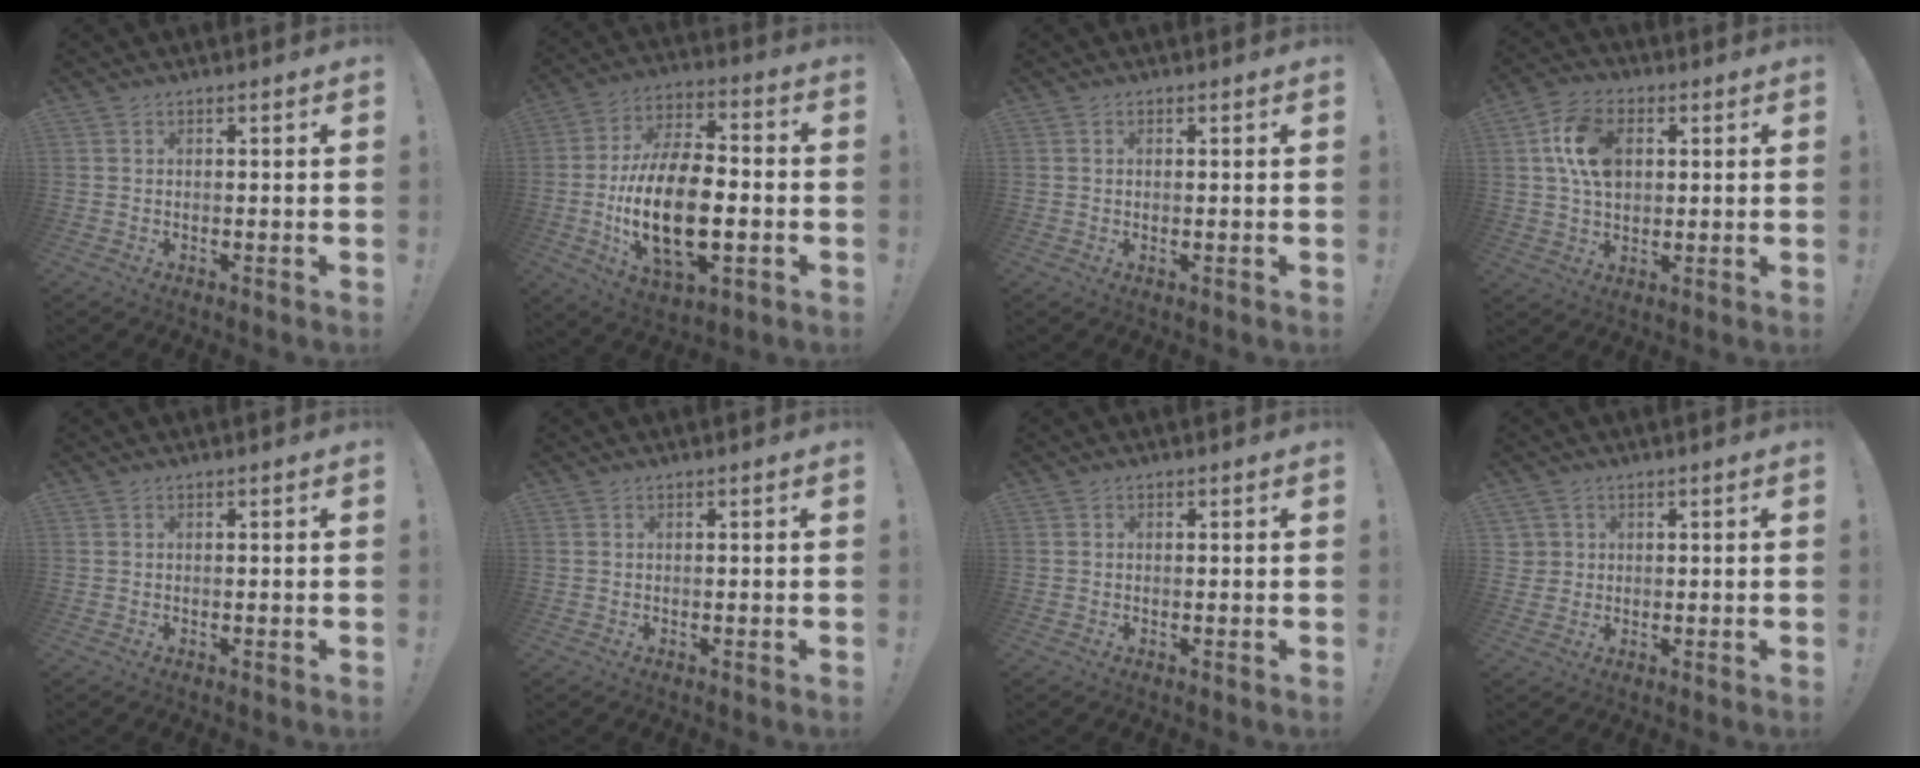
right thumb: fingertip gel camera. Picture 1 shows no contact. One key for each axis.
{"total": 22.8, "fx": -4.6, "fy": 12.0, "fz": 18.8, "tx": -0.358, "ty": 0.015, "tz": -0.072}
{"total": 0.6, "fx": 0.3, "fy": 0.1, "fz": 0.5, "tx": -0.007, "ty": -0.001, "tz": 0.004}
{"total": 12.6, "fx": 2.9, "fy": 8.8, "fz": 8.6, "tx": -0.155, "ty": 0.014, "tz": 0.057}
{"total": 0.0}
{"total": 0.0}
{"total": 0.0}
{"total": 2.8, "fx": 1.1, "fy": 2.6, "fz": 0.4, "tx": -0.009, "ty": -0.001, "tz": 0.023}